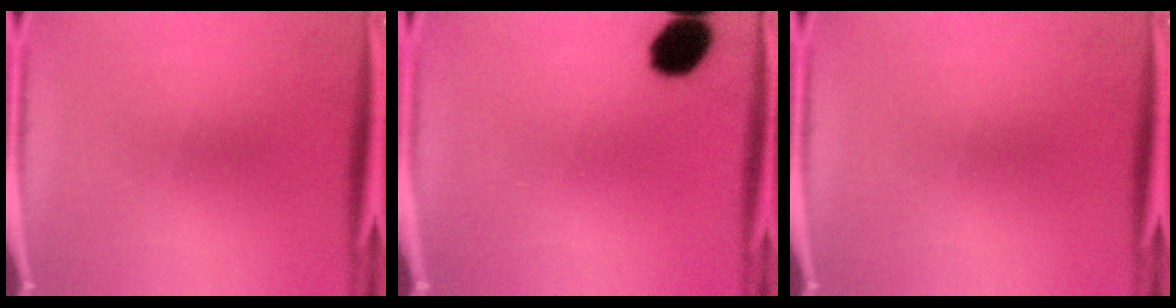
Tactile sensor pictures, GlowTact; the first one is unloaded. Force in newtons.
{"total": 8.5}
{"total": 0.0}